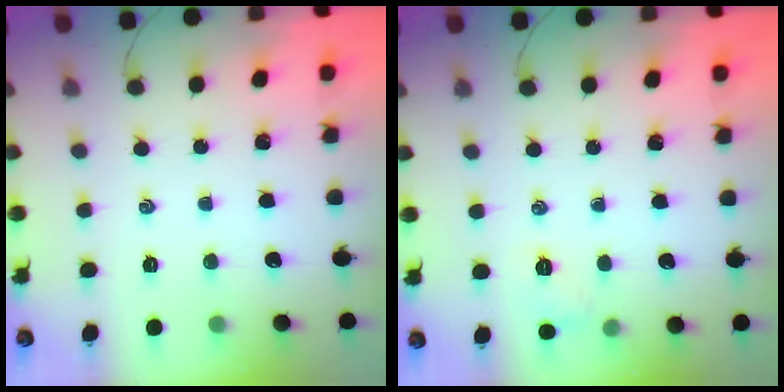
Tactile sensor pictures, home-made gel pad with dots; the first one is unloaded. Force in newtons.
{"total": 5.3, "press": 5.1, "slide": 1.4}